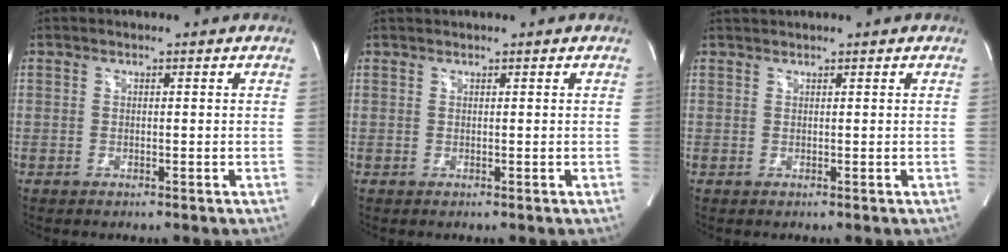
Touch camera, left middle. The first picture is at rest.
{"total": 1.0, "force": [1.0, -0.2, 0.1], "torque": [-0.006, 0.018, 0.024]}
{"total": 1.5, "force": [1.4, -0.4, 0.2], "torque": [-0.005, 0.016, 0.034]}